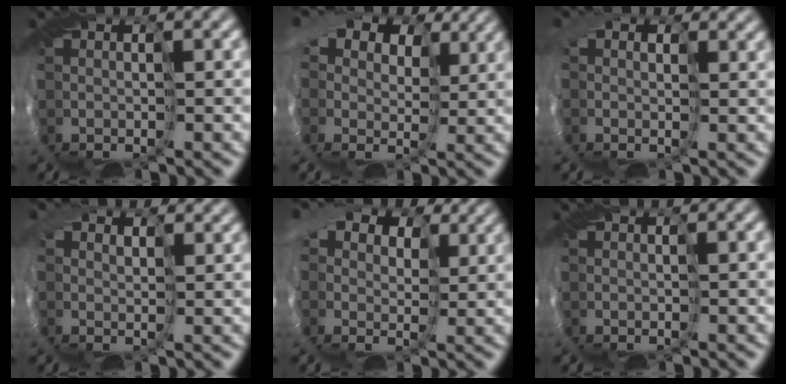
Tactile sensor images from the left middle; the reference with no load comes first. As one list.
[{"total": 13.4, "force": [6.2, 9.2, 7.6], "torque": [-0.176, 0.040, 0.088]}, {"total": 5.2, "force": [2.4, 3.8, 2.5], "torque": [-0.066, 0.017, 0.016]}, {"total": 4.0, "force": [2.8, 2.6, 1.1], "torque": [-0.051, 0.017, 0.042]}, {"total": 11.9, "force": [5.9, 8.2, 6.3], "torque": [-0.150, 0.037, 0.079]}, {"total": 0.0}]